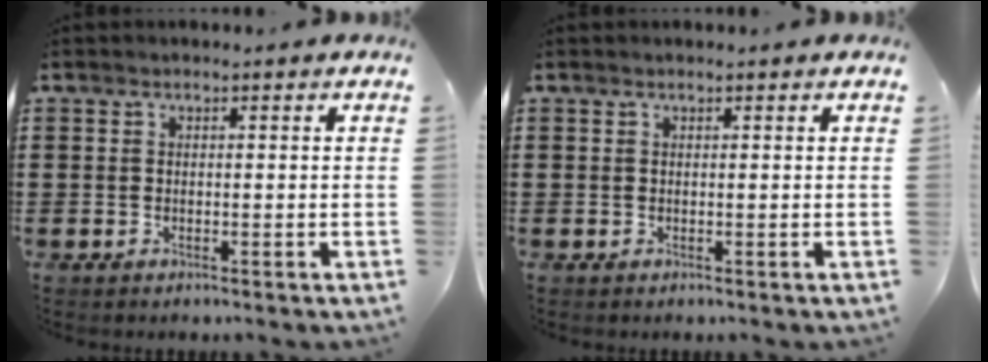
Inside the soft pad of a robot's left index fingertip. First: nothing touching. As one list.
[{"total": 0.0}]